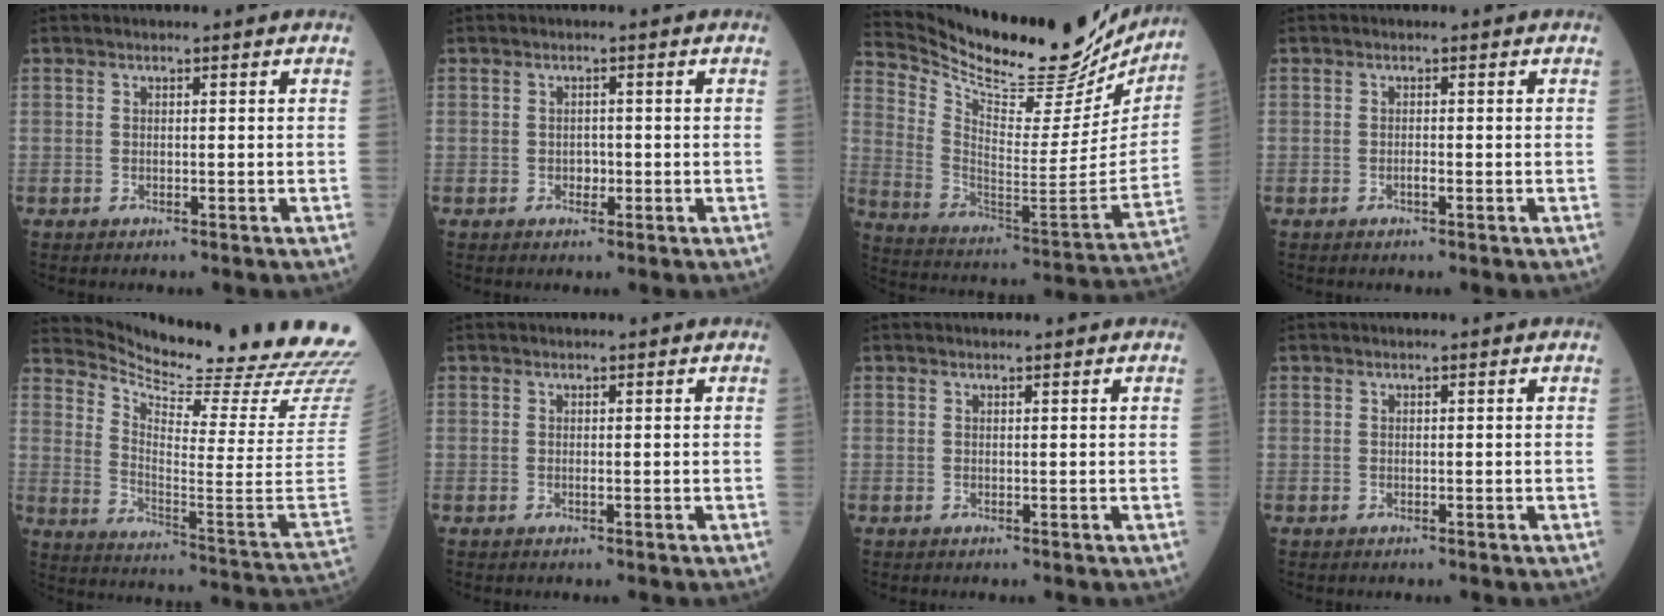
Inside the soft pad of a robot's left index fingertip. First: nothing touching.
{"total": 1.7, "force": [-1.4, 0.9, 0.5], "torque": [-0.006, -0.003, -0.020]}
{"total": 24.4, "force": [22.3, 5.3, 8.3], "torque": [-0.148, -0.074, 0.323]}
{"total": 1.3, "force": [-1.3, 0.0, 0.2], "torque": [-0.006, -0.006, -0.020]}
{"total": 25.5, "force": [24.0, 0.5, 8.7], "torque": [-0.149, -0.140, 0.309]}
{"total": 1.0, "force": [-1.0, 0.0, 0.0], "torque": [-0.003, -0.007, -0.016]}
{"total": 0.6, "force": [-0.6, 0.0, -0.2], "torque": [-0.001, -0.005, -0.008]}
{"total": 0.0}